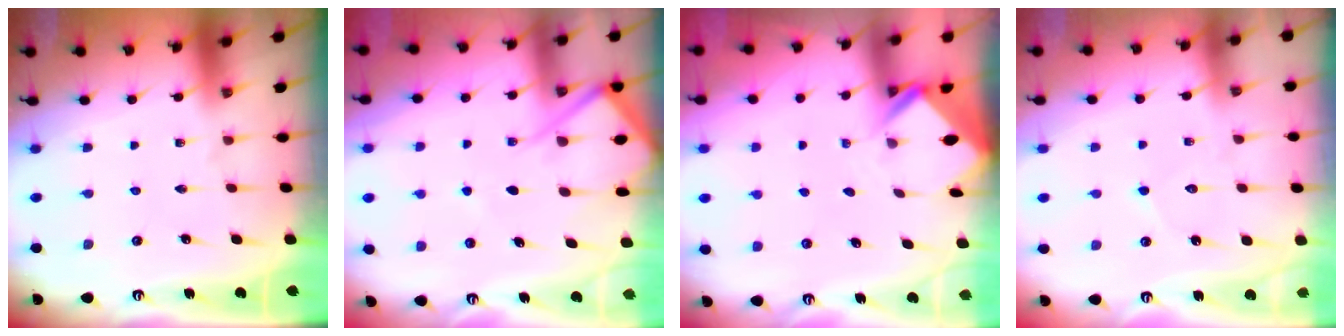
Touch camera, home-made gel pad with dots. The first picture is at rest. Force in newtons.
{"total": 7.7, "press": 7.6, "slide": 0.9}
{"total": 2.6, "press": 2.6, "slide": 0.2}
{"total": 5.0, "press": 5.0, "slide": 0.5}